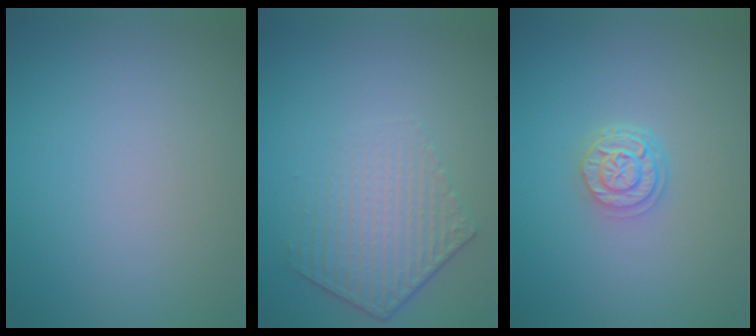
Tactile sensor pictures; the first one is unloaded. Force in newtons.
{"total": 4.4, "press": 3.2, "slide": 3.1}
{"total": 2.7, "press": 2.2, "slide": 1.5}